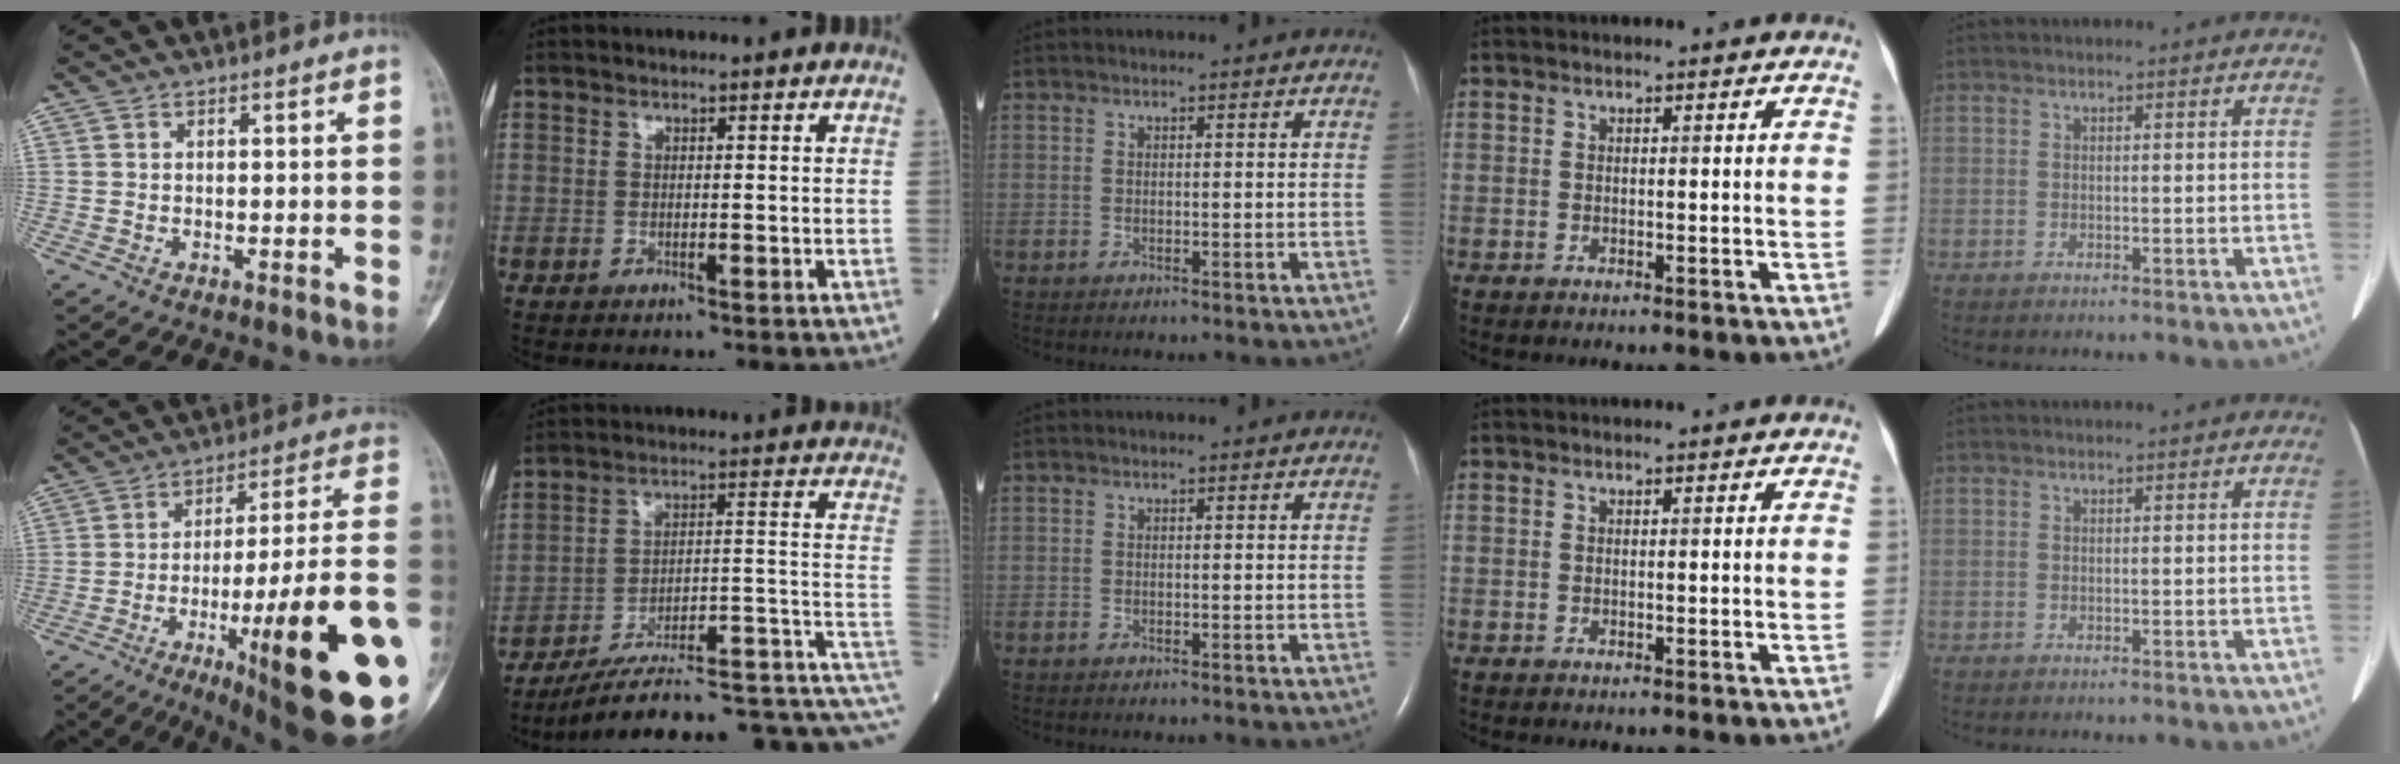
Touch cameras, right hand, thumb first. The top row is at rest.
{"thumb": {"total": 29.0, "force": [-9.5, 4.1, 27.1], "torque": [-0.334, 0.021, -0.139]}, "index": {"total": 19.2, "force": [-10.8, 2.9, 15.6], "torque": [-0.145, 0.076, -0.150]}}